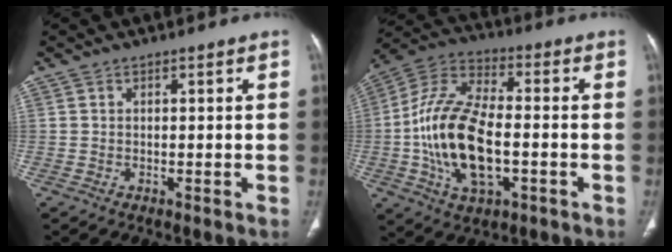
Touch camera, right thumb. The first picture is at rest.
{"total": 18.6, "force": [-3.1, 9.2, 15.8], "torque": [-0.309, 0.023, -0.058]}